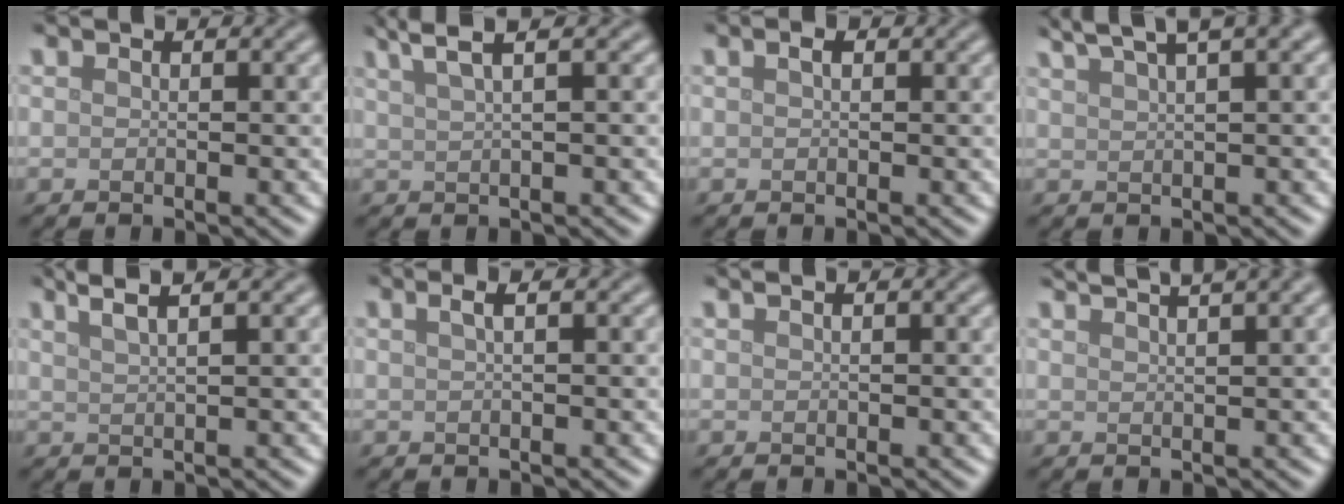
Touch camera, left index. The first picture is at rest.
{"total": 3.7, "force": [2.6, 0.8, 2.5], "torque": [-0.033, 0.012, 0.037]}
{"total": 0.7, "force": [0.3, 0.4, 0.6], "torque": [-0.011, 0.002, 0.003]}
{"total": 6.1, "force": [4.6, 1.3, 3.8], "torque": [-0.048, 0.027, 0.055]}
{"total": 4.2, "force": [2.9, 1.3, 2.7], "torque": [-0.023, 0.026, 0.016]}
{"total": 1.5, "force": [0.6, 0.5, 1.3], "torque": [-0.019, 0.004, 0.004]}
{"total": 0.6, "force": [0.4, 0.2, 0.4], "torque": [-0.009, 0.004, 0.003]}
{"total": 5.0, "force": [3.7, 1.2, 3.2], "torque": [-0.020, 0.028, 0.024]}